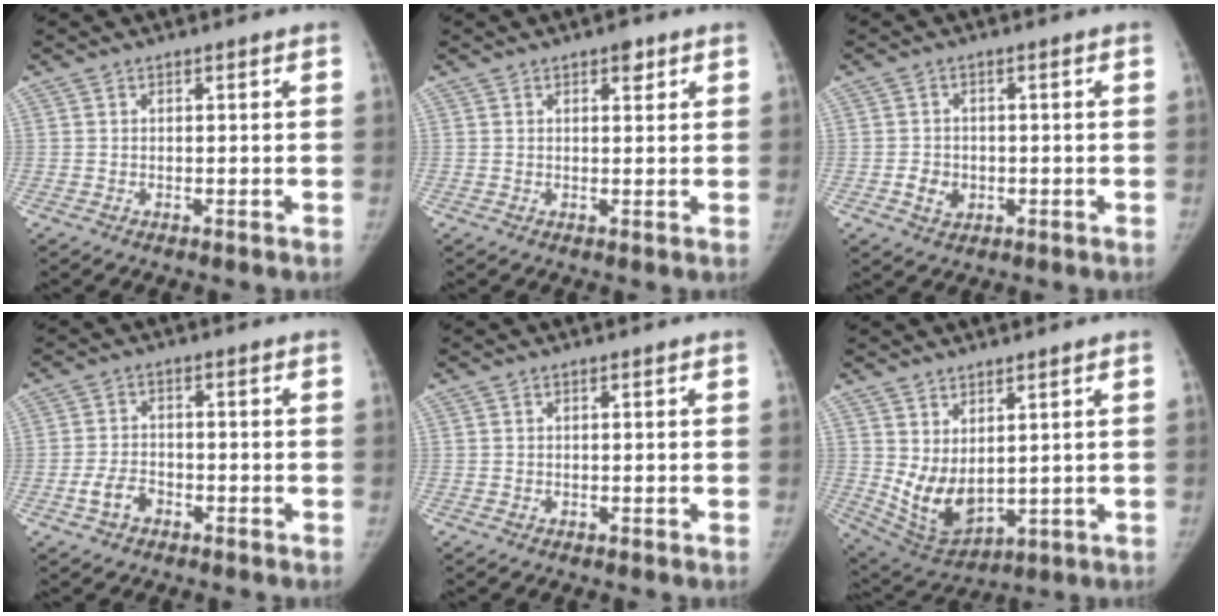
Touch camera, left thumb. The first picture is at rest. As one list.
[{"total": 2.3, "force": [1.4, 1.1, 1.5], "torque": [-0.010, -0.005, 0.018]}, {"total": 3.7, "force": [-0.9, 3.1, 1.8], "torque": [-0.021, 0.003, -0.010]}, {"total": 4.2, "force": [-2.1, 2.8, 2.4], "torque": [-0.046, 0.019, -0.038]}, {"total": 0.0}, {"total": 9.7, "force": [2.0, 5.4, 7.9], "torque": [-0.128, -0.027, 0.062]}]